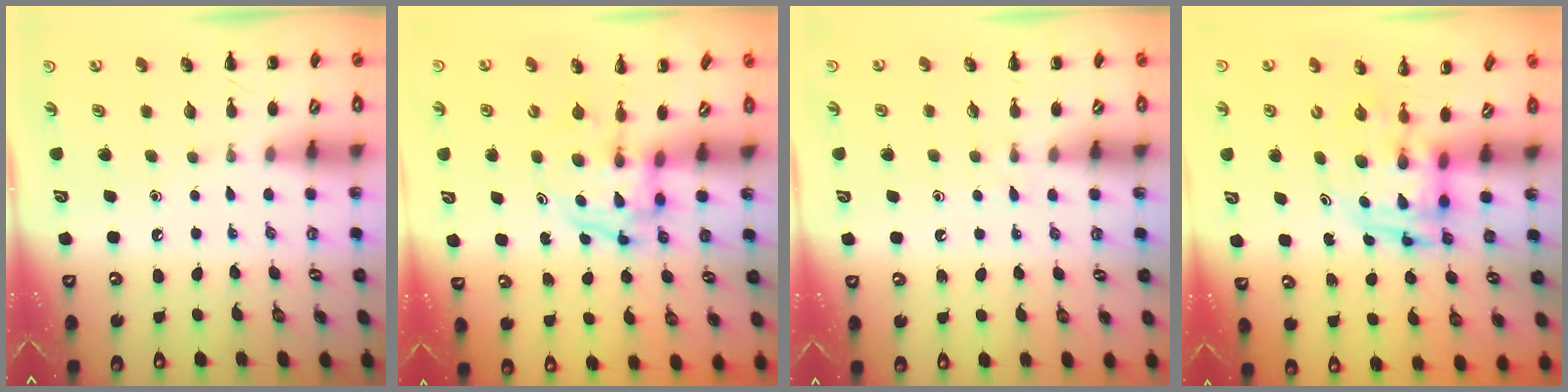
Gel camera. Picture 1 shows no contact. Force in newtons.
{"total": 3.7, "press": 3.7, "slide": 0.6}
{"total": 2.5, "press": 2.2, "slide": 1.1}
{"total": 3.3, "press": 3.2, "slide": 0.7}